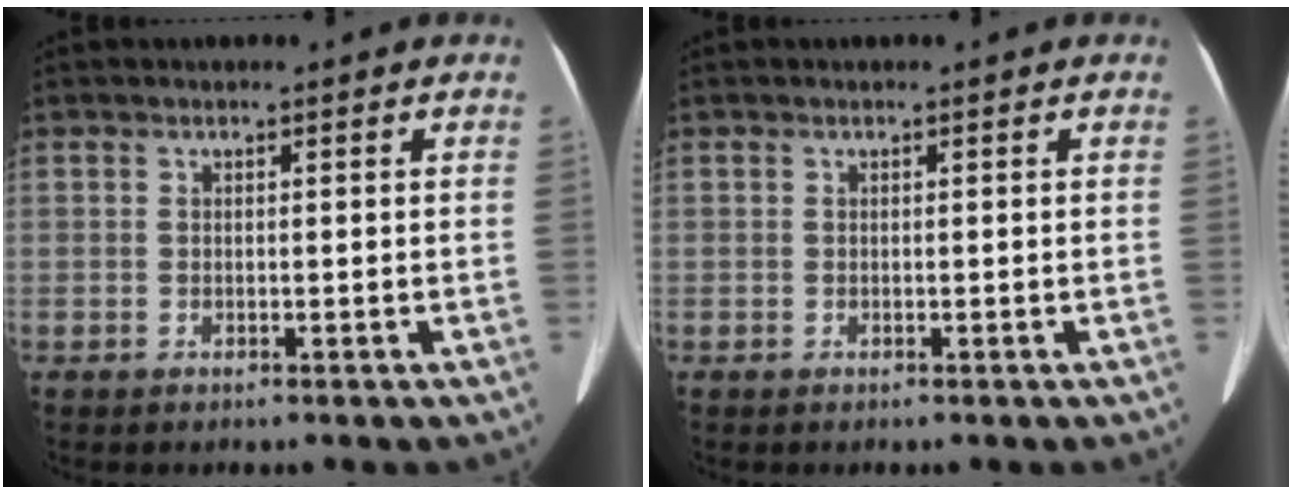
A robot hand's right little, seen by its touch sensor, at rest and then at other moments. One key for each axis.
{"total": 0.0}